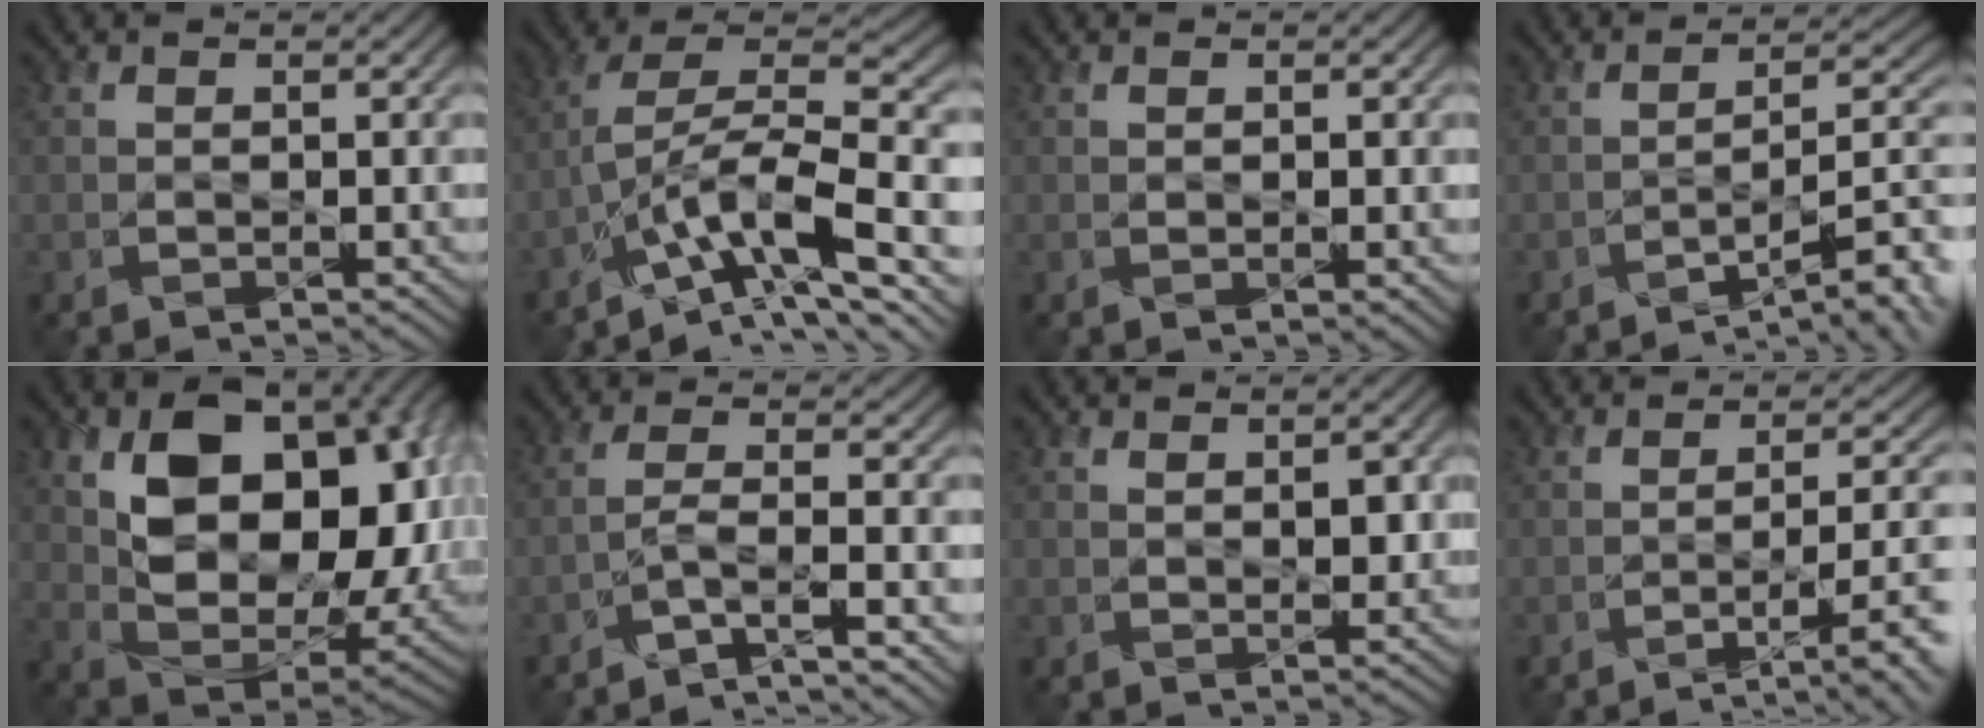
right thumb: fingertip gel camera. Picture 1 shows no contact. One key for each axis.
{"total": 12.7, "fx": -5.9, "fy": 4.2, "fz": 10.5, "tx": -0.185, "ty": 0.004, "tz": -0.113}
{"total": 1.3, "fx": 0.2, "fy": 0.4, "fz": 1.2, "tx": -0.019, "ty": -0.003, "tz": 0.007}
{"total": 9.7, "fx": -5.9, "fy": 2.5, "fz": 7.3, "tx": -0.106, "ty": 0.002, "tz": -0.092}
{"total": 16.6, "fx": 3.6, "fy": 10.5, "fz": 12.3, "tx": -0.196, "ty": -0.014, "tz": 0.074}
{"total": 4.5, "fx": -3.0, "fy": 0.5, "fz": 3.3, "tx": -0.058, "ty": 0.010, "tz": -0.074}
{"total": 3.4, "fx": 0.8, "fy": 1.8, "fz": 2.8, "tx": -0.053, "ty": -0.002, "tz": 0.017}
{"total": 7.5, "fx": -3.3, "fy": 1.9, "fz": 6.4, "tx": -0.101, "ty": -0.005, "tz": -0.044}